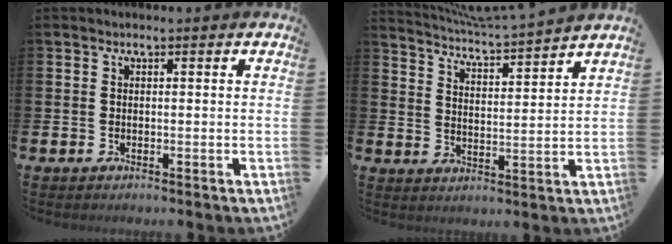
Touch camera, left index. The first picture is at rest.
{"total": 5.2, "force": [5.2, -0.5, 0.6], "torque": [-0.034, -0.046, 0.089]}